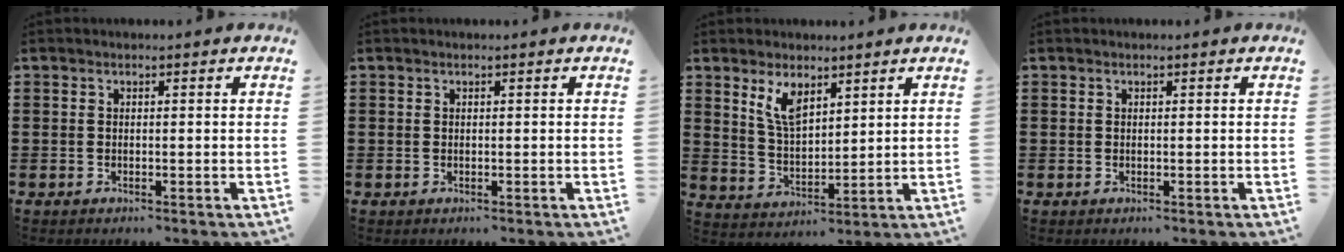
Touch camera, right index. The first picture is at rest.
{"total": 0.0}
{"total": 6.0, "force": [3.7, 2.5, 3.9], "torque": [-0.088, -0.003, 0.068]}
{"total": 0.0}